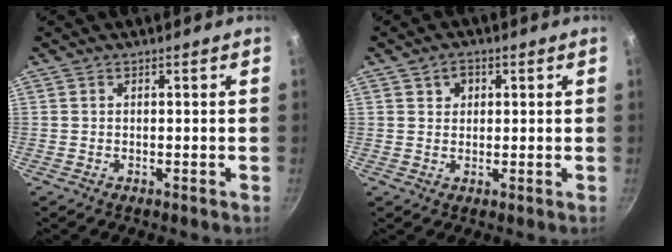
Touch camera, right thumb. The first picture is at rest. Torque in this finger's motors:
{"motor_torque": [0.01, 0.09, -0.02, 0.18, 0.07]}